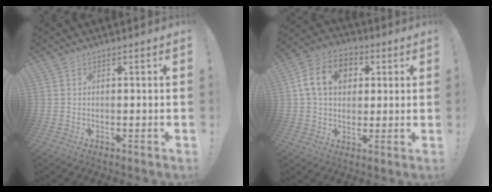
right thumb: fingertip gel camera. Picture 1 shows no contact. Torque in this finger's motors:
{"motor_torque": [1.46, 1.48, 0.33, -0.15, 0.08]}